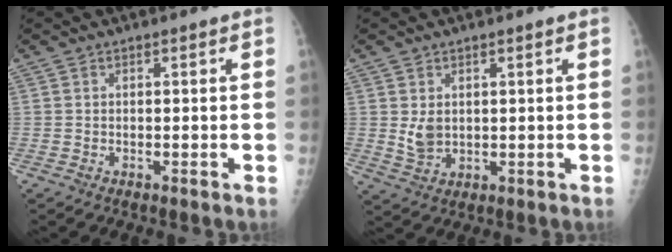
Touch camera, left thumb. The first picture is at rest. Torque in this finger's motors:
{"motor_torque": [0.94, 0.82, 0.75, -0.30, 0.01]}